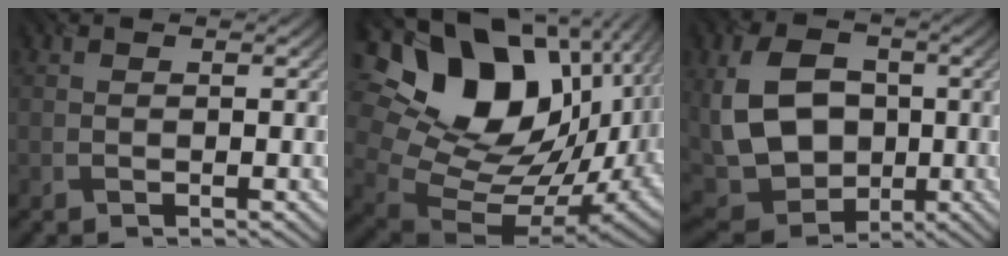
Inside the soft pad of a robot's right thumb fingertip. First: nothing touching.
{"total": 19.3, "force": [5.5, 13.6, 12.5], "torque": [-0.235, -0.027, 0.136]}
{"total": 12.6, "force": [0.1, 9.2, 8.7], "torque": [-0.202, -0.011, 0.005]}